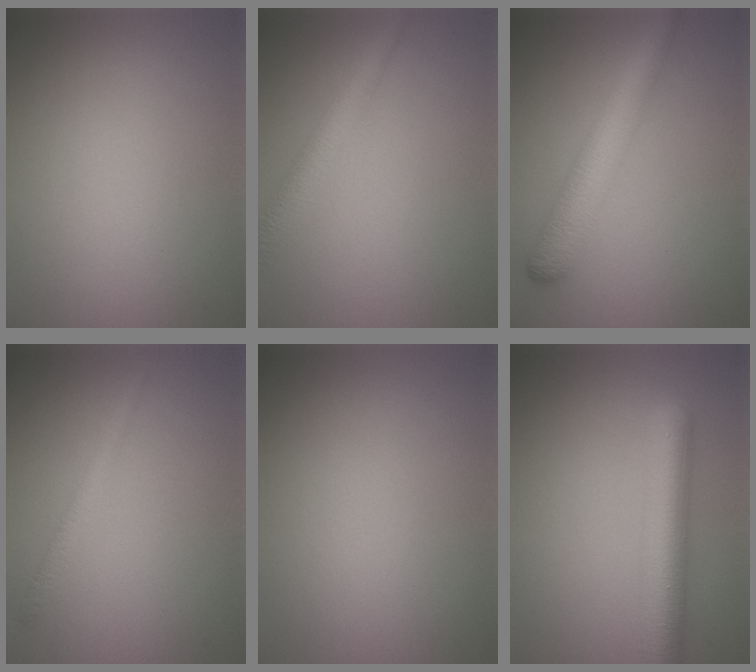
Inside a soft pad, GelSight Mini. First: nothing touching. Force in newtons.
{"total": 3.6, "press": 3.6, "slide": 0.2}
{"total": 5.0, "press": 5.0, "slide": 0.1}
{"total": 1.5, "press": 1.5, "slide": 0.0}
{"total": 0.0}
{"total": 5.7, "press": 5.7, "slide": 0.1}